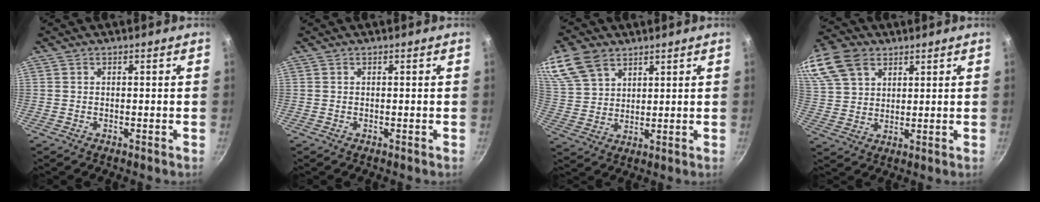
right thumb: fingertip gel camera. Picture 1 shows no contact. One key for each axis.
{"total": 0.0}
{"total": 10.8, "fx": 6.8, "fy": 6.7, "fz": 5.1, "tx": -0.090, "ty": -0.013, "tz": 0.141}
{"total": 16.2, "fx": 8.6, "fy": 11.0, "fz": 8.2, "tx": -0.184, "ty": 0.013, "tz": 0.170}